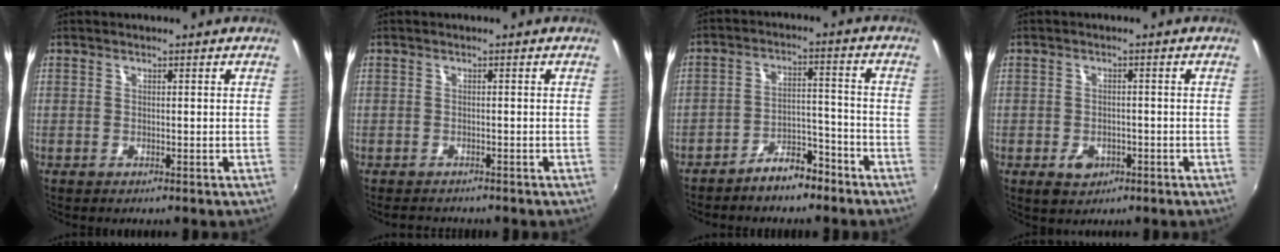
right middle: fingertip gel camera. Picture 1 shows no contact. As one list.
[{"total": 2.6, "force": [-2.3, 0.9, 0.4], "torque": [-0.015, -0.006, -0.041]}, {"total": 6.9, "force": [-5.7, 2.6, 3.0], "torque": [-0.057, 0.023, -0.084]}, {"total": 4.0, "force": [-1.9, 2.9, 2.0], "torque": [-0.042, -0.003, -0.024]}]